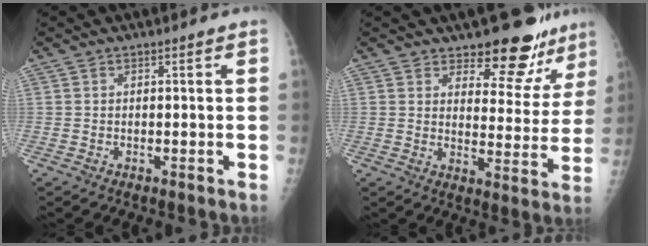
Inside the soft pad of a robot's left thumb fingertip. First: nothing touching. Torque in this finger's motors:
{"motor_torque": [0.10, 0.07, 0.63, -0.74, 0.00]}